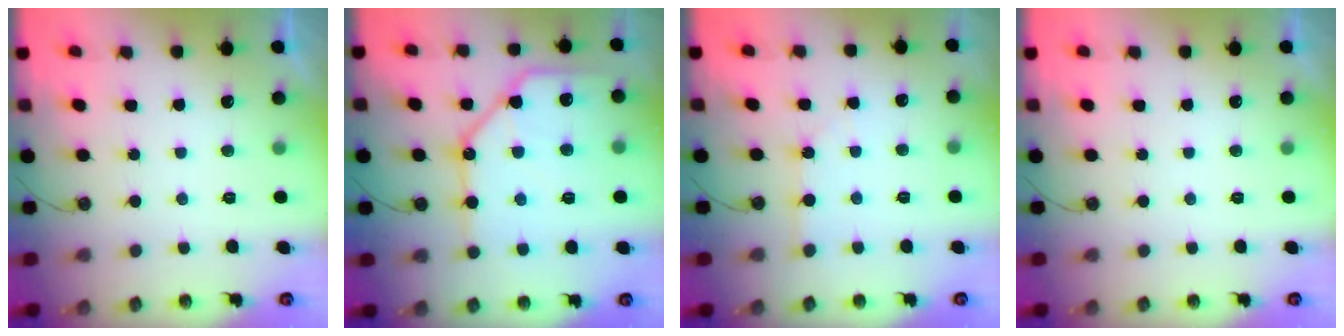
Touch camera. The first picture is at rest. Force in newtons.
{"total": 17.3, "press": 17.2, "slide": 2.0}
{"total": 1.3, "press": 1.2, "slide": 0.2}
{"total": 0.0}